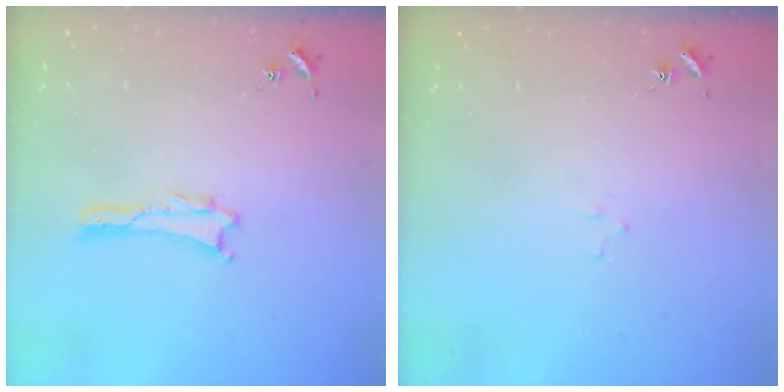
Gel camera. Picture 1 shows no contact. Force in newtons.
{"total": 1.6, "press": 1.6, "slide": 0.1}